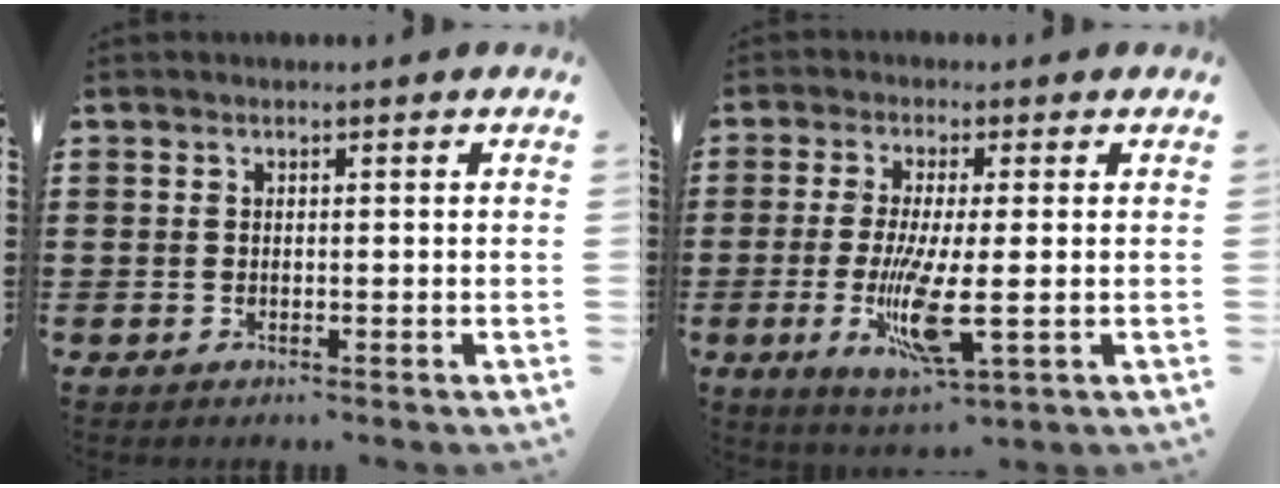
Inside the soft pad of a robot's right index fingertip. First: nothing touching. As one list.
[{"total": 9.0, "force": [-1.7, 1.7, 8.7], "torque": [-0.179, -0.024, -0.030]}]